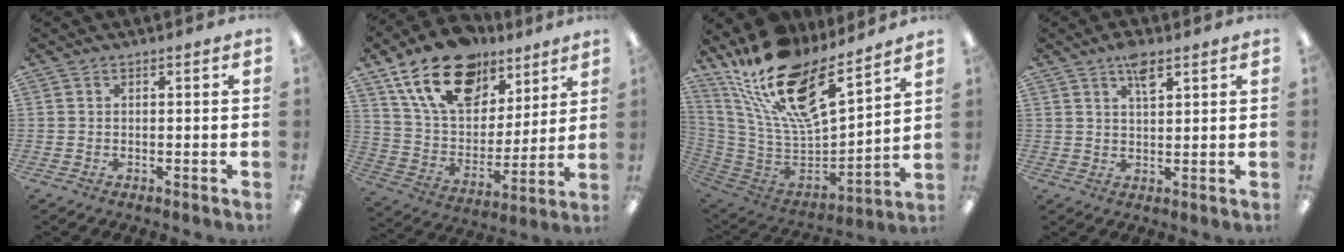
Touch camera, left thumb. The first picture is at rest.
{"total": 20.2, "force": [12.8, 11.8, 10.2], "torque": [-0.184, -0.058, 0.233]}
{"total": 22.8, "force": [16.0, 8.4, 13.8], "torque": [-0.246, -0.102, 0.284]}
{"total": 5.2, "force": [3.4, 1.8, 3.4], "torque": [-0.052, -0.010, 0.056]}